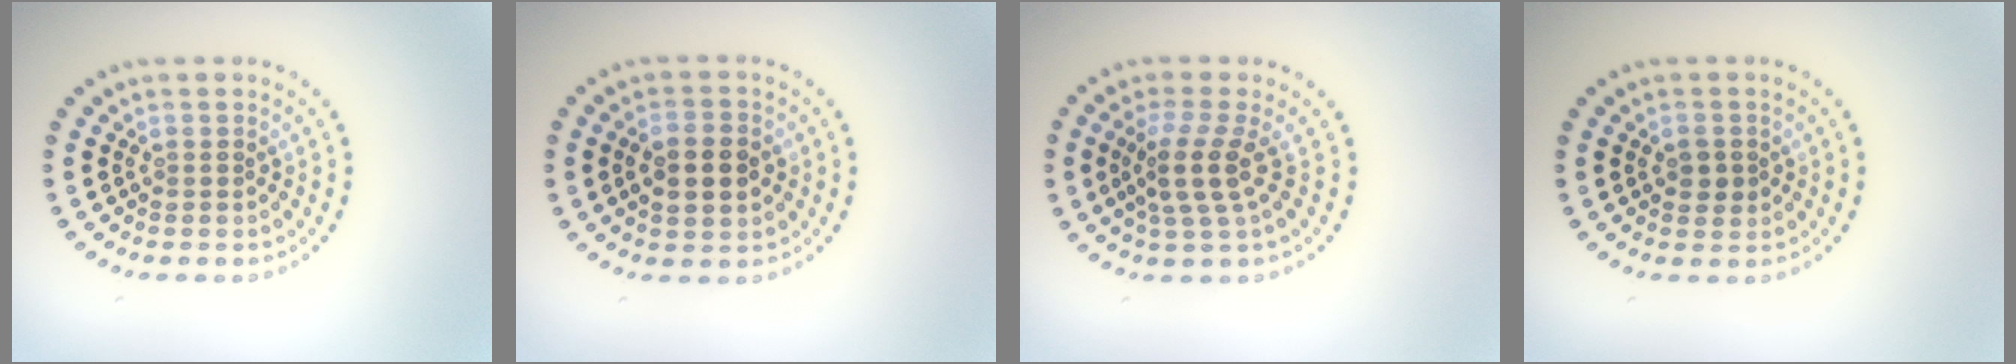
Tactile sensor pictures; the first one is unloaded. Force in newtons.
{"total": 3.9, "press": 3.9, "slide": 0.2}
{"total": 3.2, "press": 2.4, "slide": 2.2}
{"total": 1.5, "press": 1.5, "slide": 0.1}